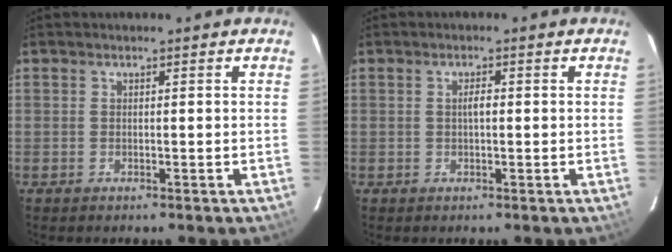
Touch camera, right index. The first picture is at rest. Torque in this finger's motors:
{"motor_torque": [0.54, -0.16, 0.38, 0.09]}